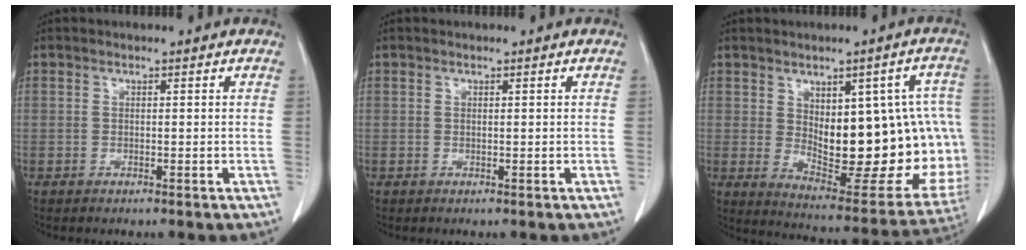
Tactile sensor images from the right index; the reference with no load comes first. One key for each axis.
{"total": 0.0}
{"total": 22.9, "fx": 0.3, "fy": 8.7, "fz": 21.2, "tx": -0.206, "ty": 0.014, "tz": 0.036}